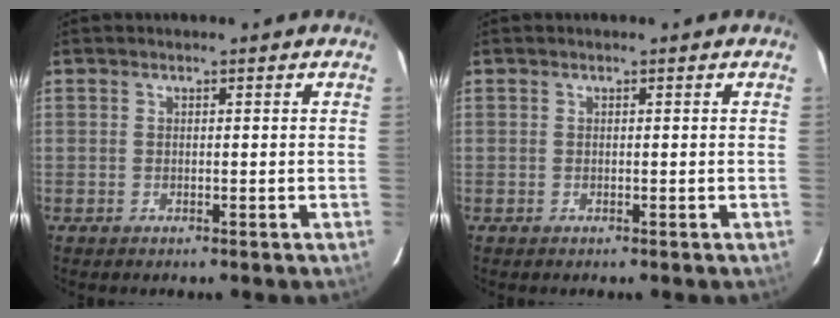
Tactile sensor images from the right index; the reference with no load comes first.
{"total": 0.0}